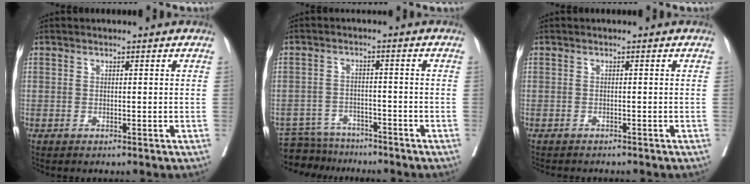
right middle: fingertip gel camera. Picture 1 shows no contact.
{"total": 7.0, "force": [-6.8, 1.7, 0.1], "torque": [-0.002, 0.002, -0.112]}
{"total": 3.8, "force": [-3.4, 0.7, 1.5], "torque": [-0.021, -0.006, -0.043]}